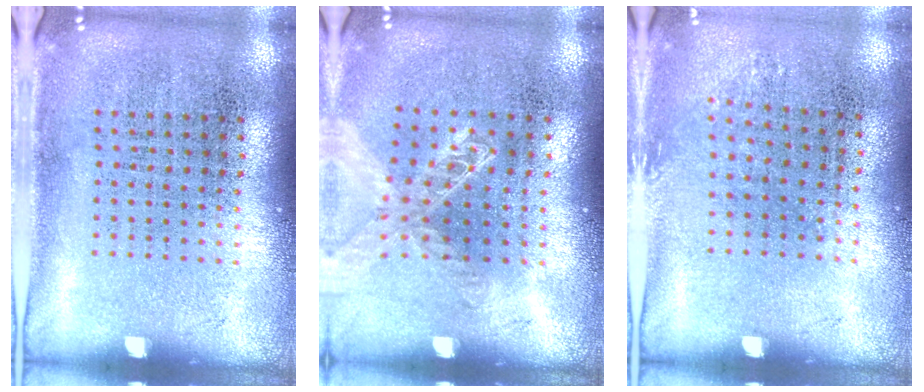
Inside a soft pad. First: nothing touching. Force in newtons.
{"total": 1.4, "press": 1.4, "slide": 0.1}
{"total": 0.7, "press": 0.6, "slide": 0.4}